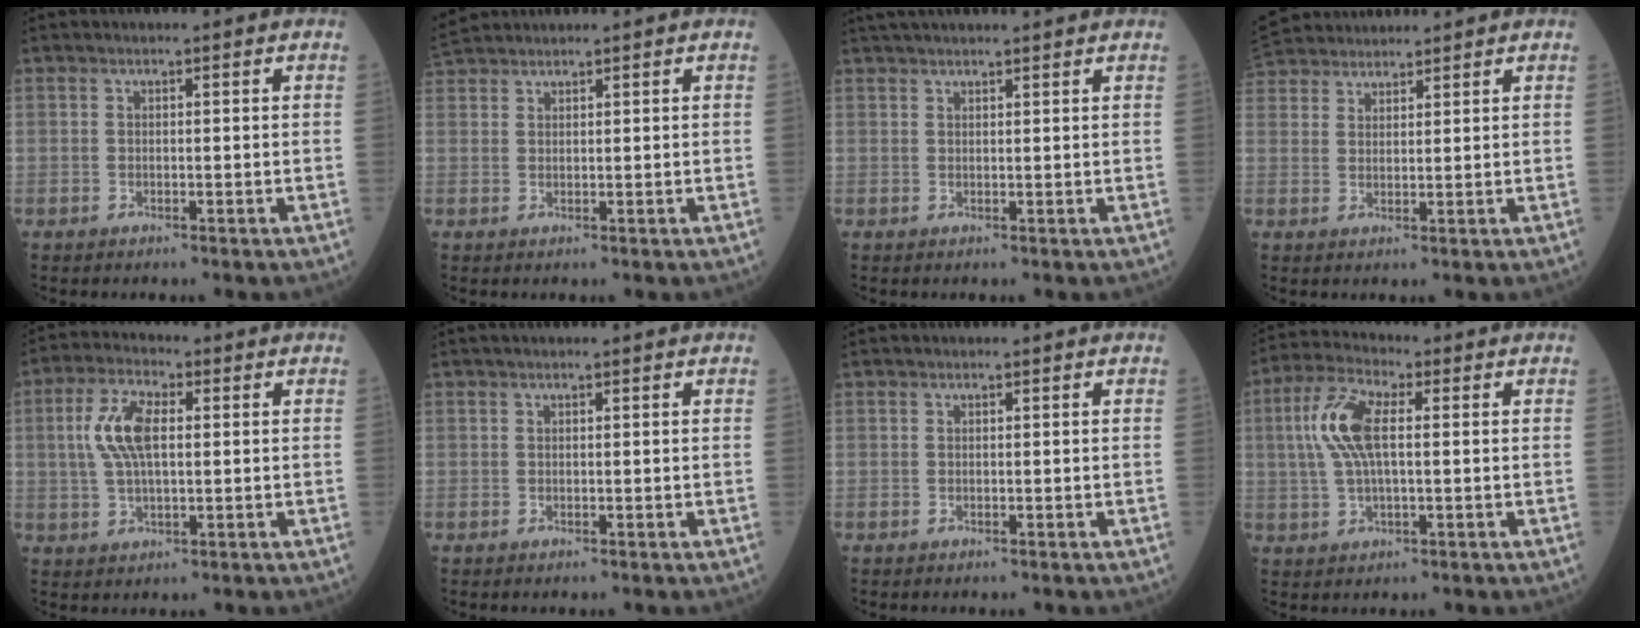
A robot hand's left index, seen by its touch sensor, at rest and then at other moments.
{"total": 3.1, "force": [3.1, 0.2, 0.4], "torque": [-0.019, 0.024, 0.065]}
{"total": 8.5, "force": [7.6, 0.3, 3.8], "torque": [-0.057, 0.037, 0.106]}
{"total": 9.2, "force": [8.5, 2.7, 2.2], "torque": [-0.046, 0.043, 0.153]}
{"total": 7.7, "force": [1.2, 2.9, 7.0], "torque": [-0.159, 0.013, 0.024]}
{"total": 1.7, "force": [1.4, -0.1, 0.9], "torque": [-0.010, 0.021, 0.025]}
{"total": 0.0}
{"total": 8.2, "force": [1.2, 2.7, 7.7], "torque": [-0.179, 0.018, 0.022]}